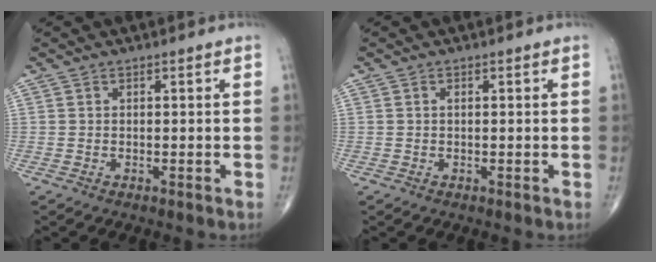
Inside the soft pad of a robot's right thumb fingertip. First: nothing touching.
{"total": 0.8, "force": [0.2, 0.3, 0.6], "torque": [-0.014, 0.004, 0.004]}